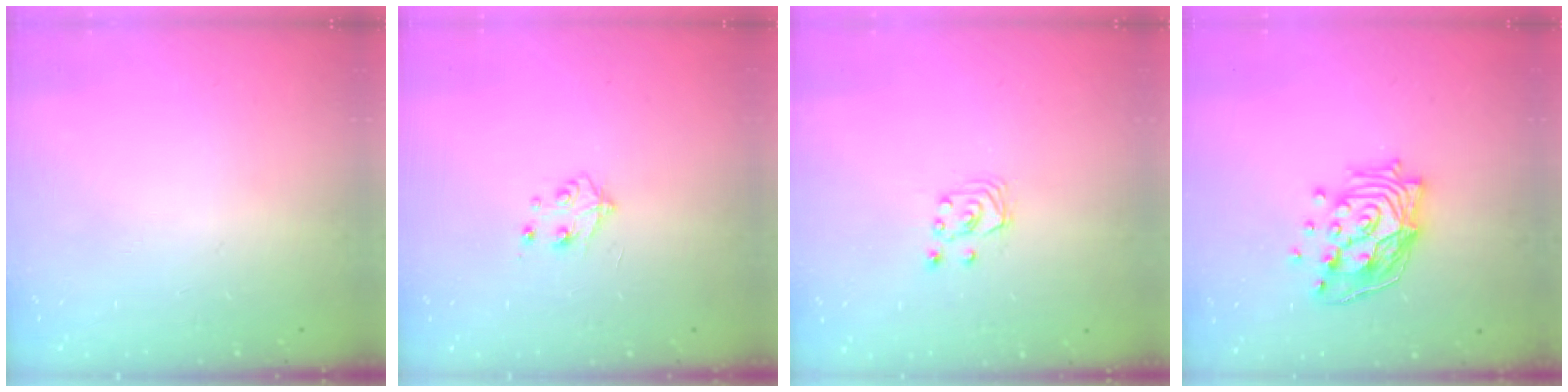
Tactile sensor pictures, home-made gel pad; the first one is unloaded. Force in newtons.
{"total": 4.9, "press": 4.9, "slide": 0.7}
{"total": 2.6, "press": 2.6, "slide": 0.3}
{"total": 17.0, "press": 16.1, "slide": 5.5}